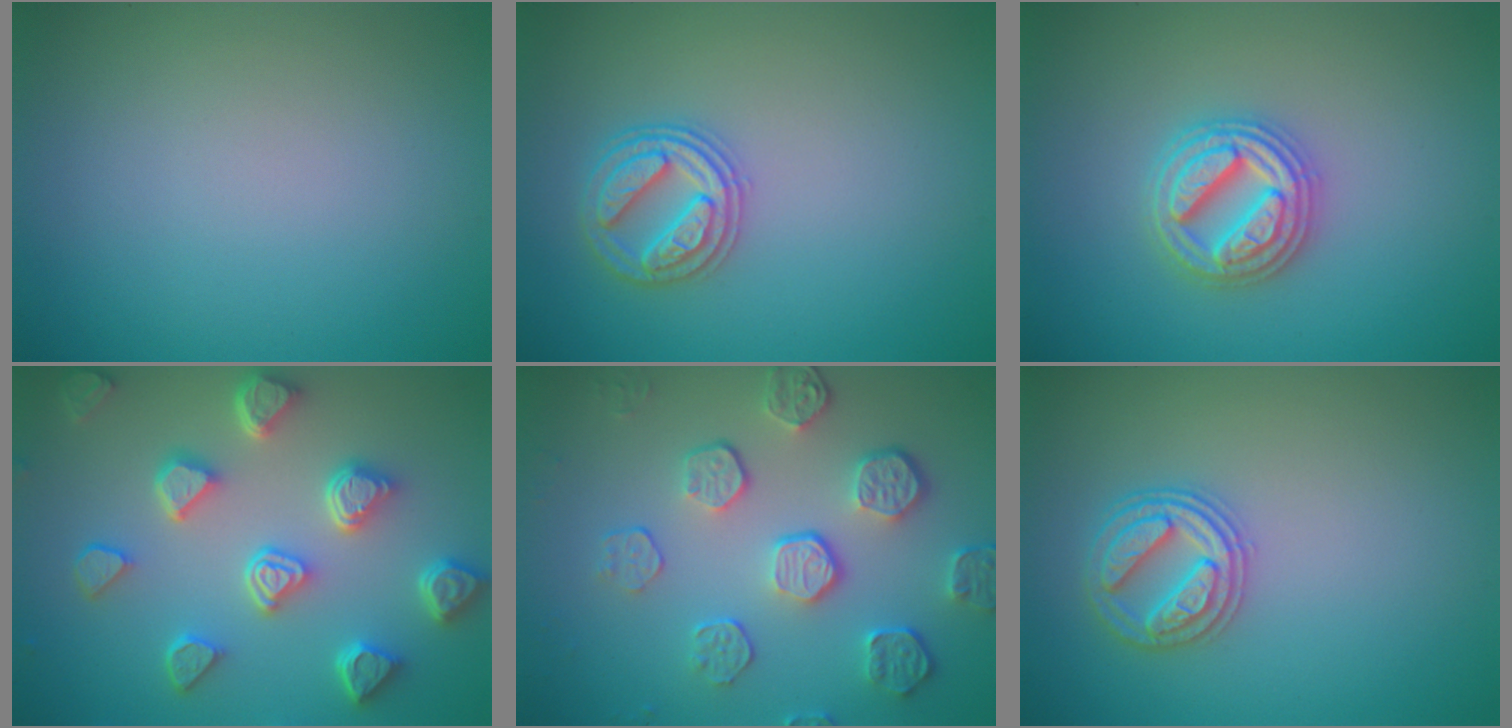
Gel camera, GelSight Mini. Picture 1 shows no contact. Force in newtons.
{"total": 2.9, "press": 2.9, "slide": 0.4}
{"total": 4.7, "press": 4.6, "slide": 0.8}
{"total": 6.4, "press": 5.2, "slide": 3.8}
{"total": 5.6, "press": 4.1, "slide": 3.9}
{"total": 2.9, "press": 2.9, "slide": 0.4}